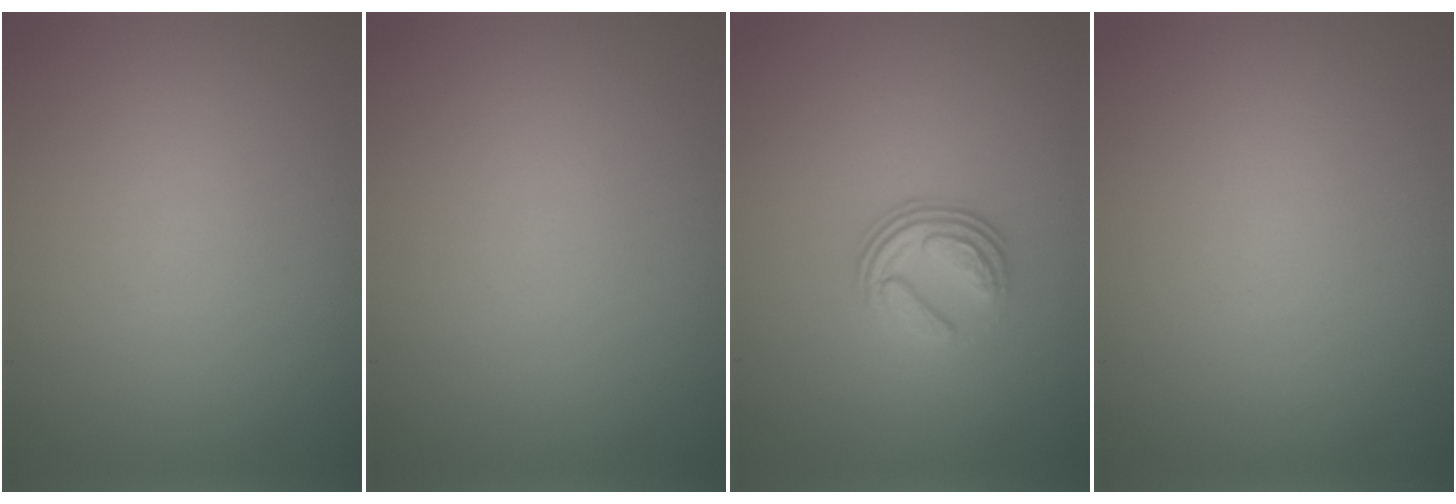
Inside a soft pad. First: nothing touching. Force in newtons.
{"total": 0.0}
{"total": 3.8, "press": 2.5, "slide": 2.8}
{"total": 0.0}